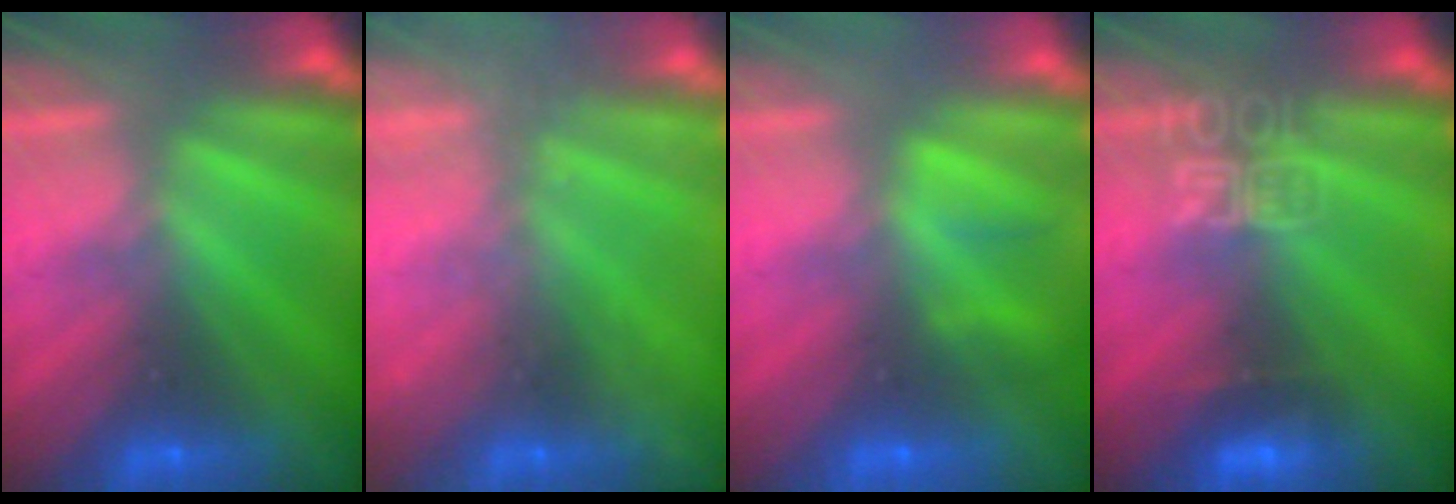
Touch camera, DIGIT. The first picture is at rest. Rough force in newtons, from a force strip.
{"total": 2.2}
{"total": 2.1}
{"total": 7.4}